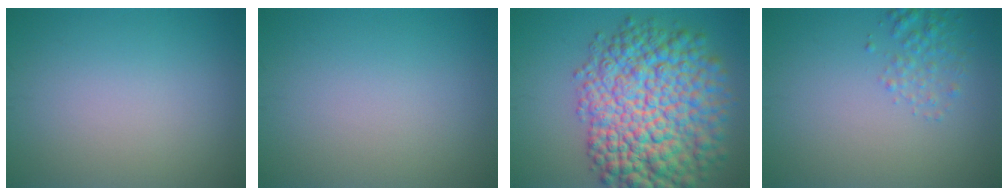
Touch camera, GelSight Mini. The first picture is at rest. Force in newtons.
{"total": 0.0}
{"total": 13.8, "press": 13.8, "slide": 0.4}
{"total": 1.8, "press": 1.8, "slide": 0.1}